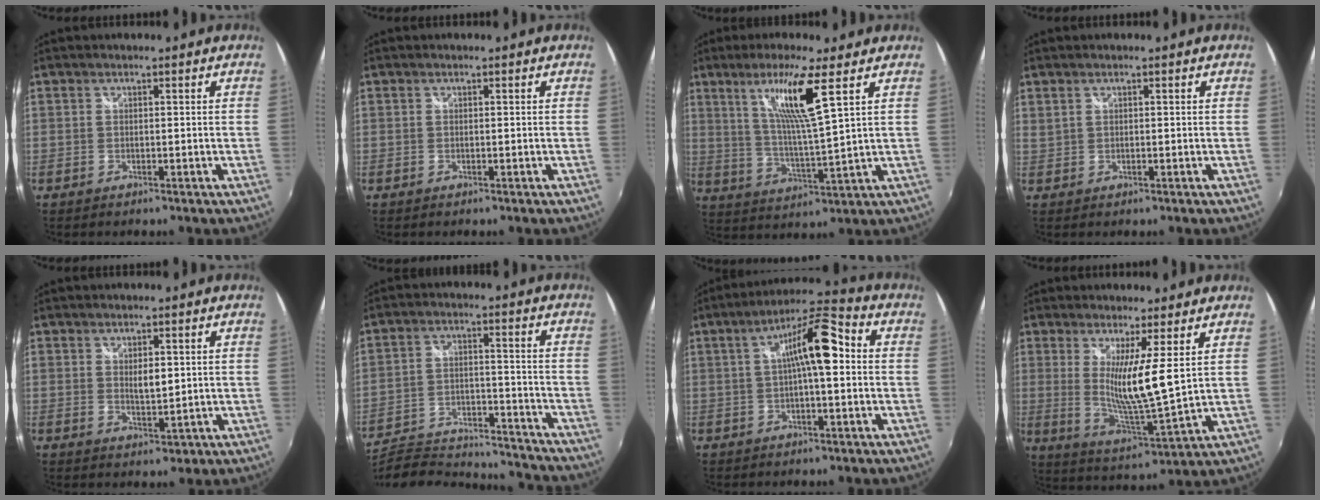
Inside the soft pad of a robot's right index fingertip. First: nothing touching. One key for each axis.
{"total": 0.0}
{"total": 10.7, "fx": 5.3, "fy": -0.5, "fz": 9.3, "tx": -0.168, "ty": -0.007, "tz": 0.102}
{"total": 1.0, "fx": 0.8, "fy": 0.2, "fz": 0.6, "tx": -0.012, "ty": 0.002, "tz": 0.015}
{"total": 2.8, "fx": 0.5, "fy": 1.7, "fz": 2.2, "tx": -0.031, "ty": -0.002, "tz": 0.011}
{"total": 26.9, "fx": -23.2, "fy": 7.9, "fz": 10.9, "tx": -0.222, "ty": -0.027, "tz": -0.328}
{"total": 10.1, "fx": 0.6, "fy": 2.6, "fz": 9.8, "tx": -0.159, "ty": 0.029, "tz": 0.007}
{"total": 10.0, "fx": 3.1, "fy": -0.5, "fz": 9.5, "tx": -0.166, "ty": -0.029, "tz": 0.056}